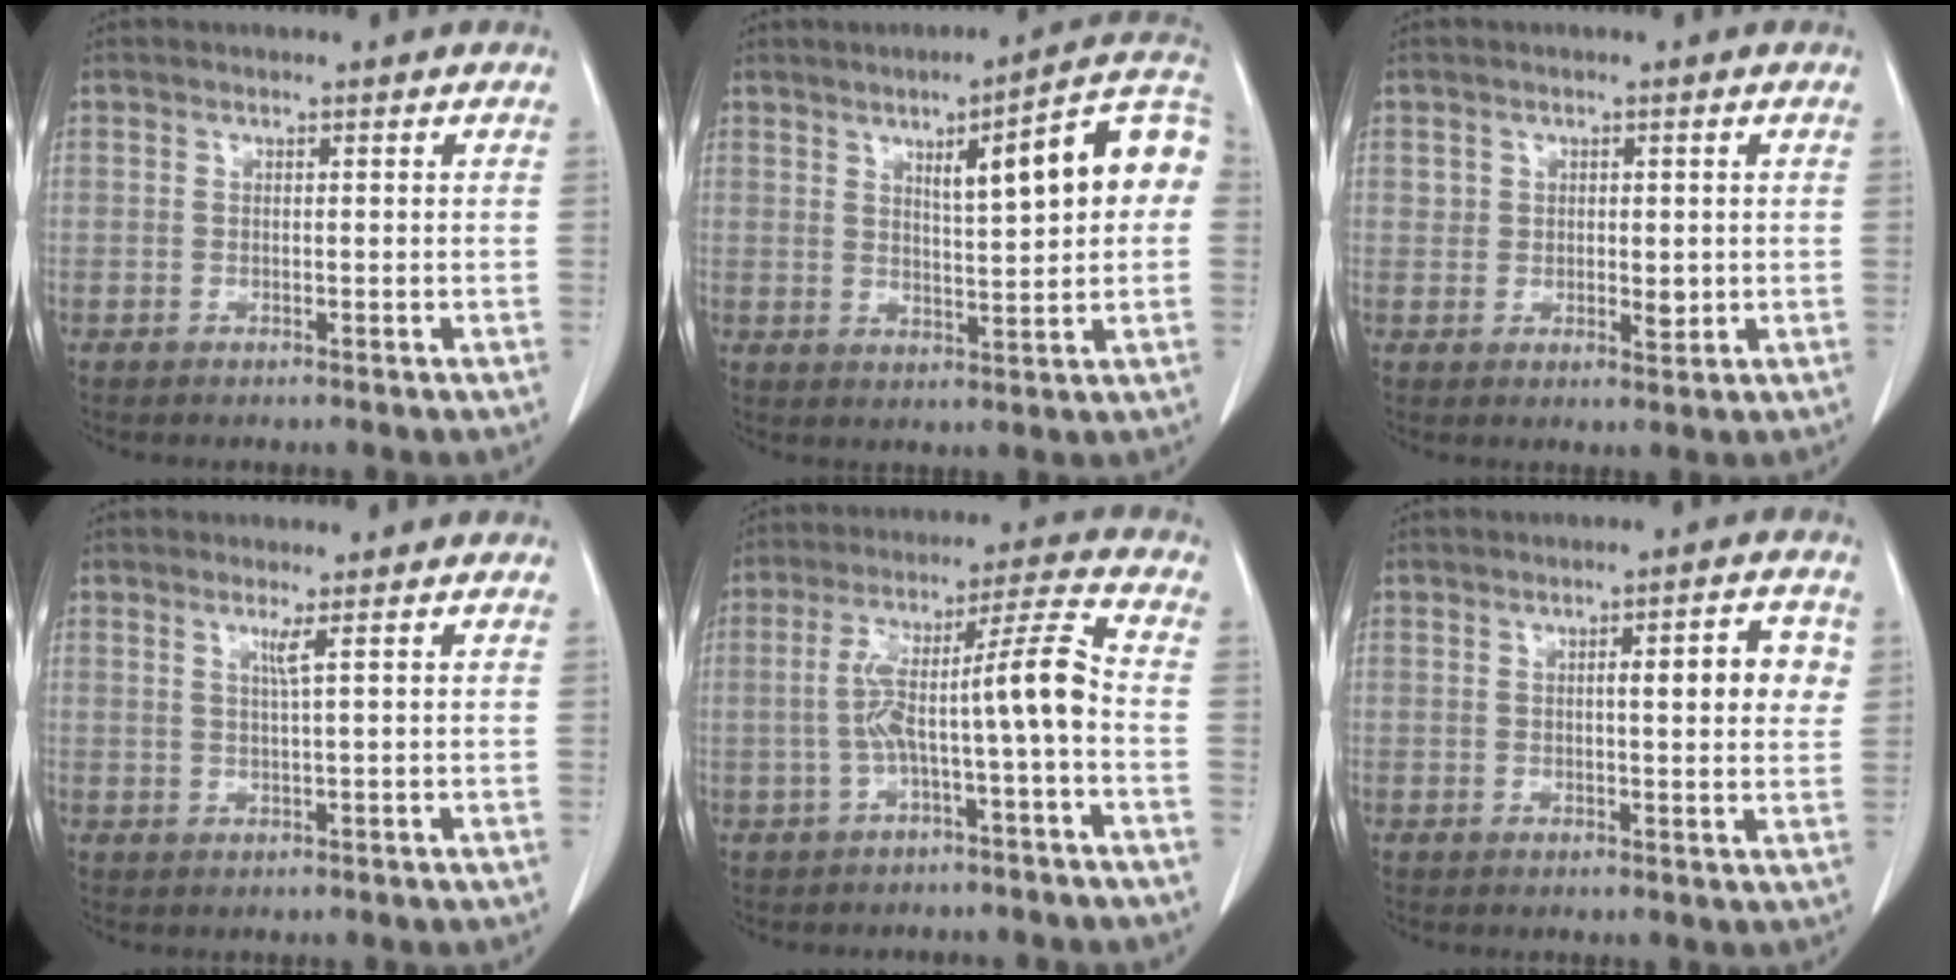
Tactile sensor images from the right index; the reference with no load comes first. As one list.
[{"total": 13.4, "force": [3.1, 1.9, 12.9], "torque": [-0.174, 0.030, 0.040]}, {"total": 2.9, "force": [0.3, 2.0, 2.1], "torque": [-0.028, -0.002, 0.012]}, {"total": 1.7, "force": [0.8, -0.6, 1.4], "torque": [-0.033, -0.007, 0.019]}, {"total": 9.8, "force": [-1.9, -0.4, 9.6], "torque": [-0.166, 0.040, -0.029]}, {"total": 6.2, "force": [1.4, 1.1, 5.9], "torque": [-0.080, 0.008, 0.017]}]